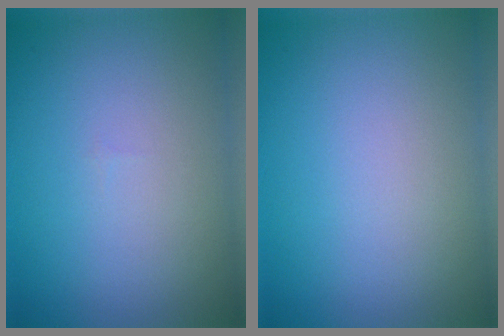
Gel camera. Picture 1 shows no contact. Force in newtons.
{"total": 0.0}